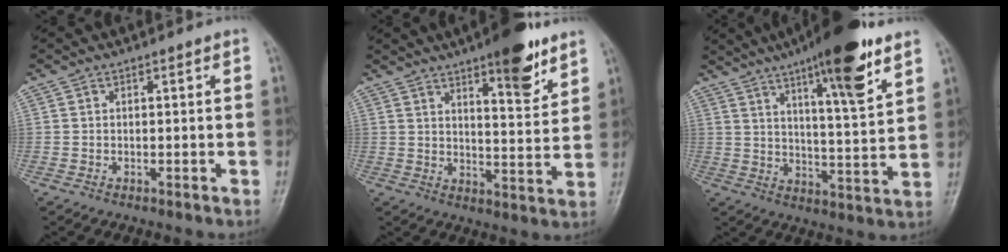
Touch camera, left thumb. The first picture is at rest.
{"total": 11.6, "force": [7.4, 3.2, 8.3], "torque": [-0.095, -0.045, 0.106]}
{"total": 17.5, "force": [10.6, 3.4, 13.5], "torque": [-0.186, -0.050, 0.164]}